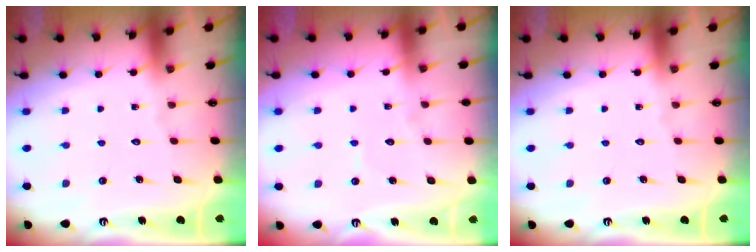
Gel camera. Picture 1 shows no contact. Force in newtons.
{"total": 3.6, "press": 3.6, "slide": 0.3}
{"total": 0.0}